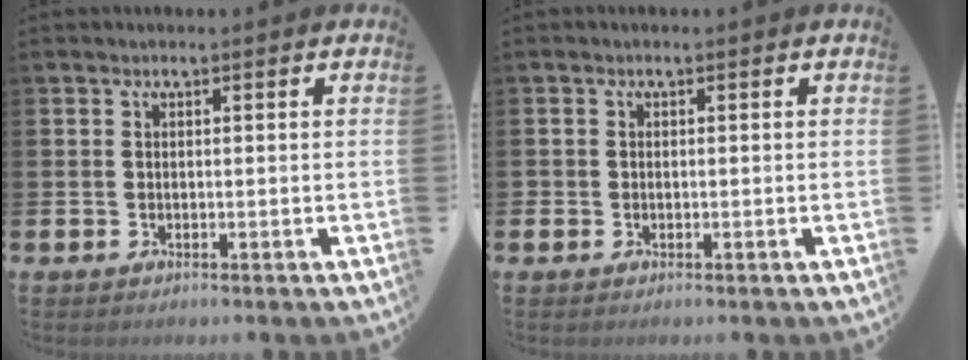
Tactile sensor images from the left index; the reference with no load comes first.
{"total": 0.6, "force": [-0.2, 0.6, 0.2], "torque": [-0.003, 0.004, -0.005]}